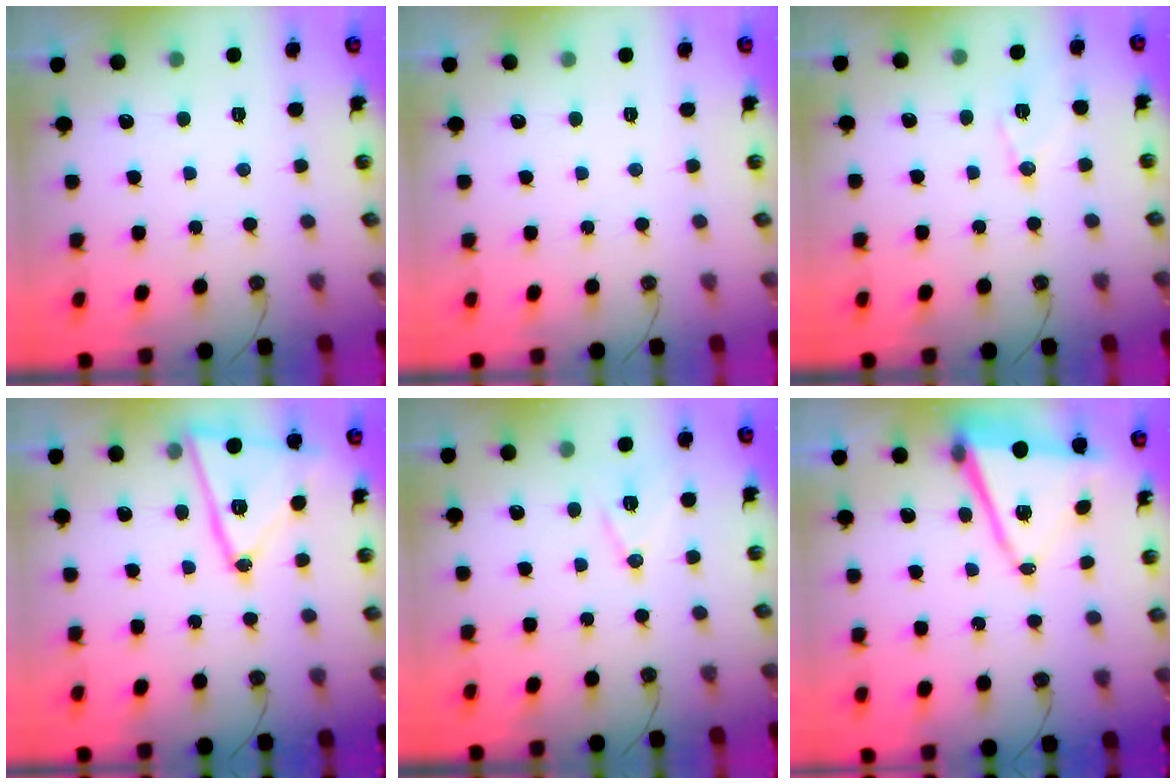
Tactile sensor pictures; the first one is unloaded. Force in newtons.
{"total": 0.0}
{"total": 8.1, "press": 8.0, "slide": 0.9}
{"total": 16.7, "press": 16.7, "slide": 0.7}
{"total": 10.0, "press": 9.3, "slide": 3.7}
{"total": 11.1, "press": 10.7, "slide": 3.0}